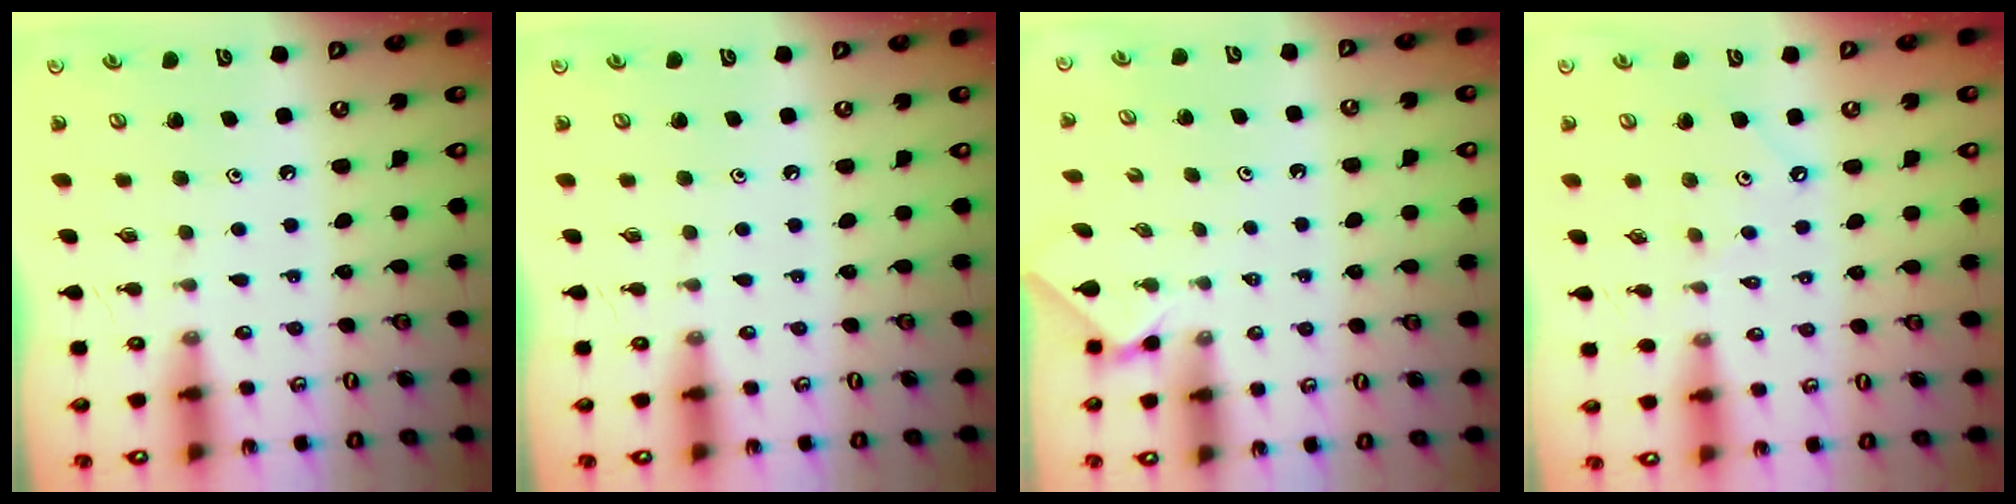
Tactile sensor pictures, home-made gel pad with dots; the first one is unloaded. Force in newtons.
{"total": 0.0}
{"total": 0.7, "press": 0.6, "slide": 0.3}
{"total": 2.6, "press": 2.6, "slide": 0.2}